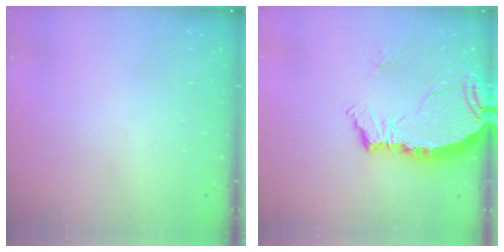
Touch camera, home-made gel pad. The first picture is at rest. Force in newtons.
{"total": 8.7, "press": 8.7, "slide": 0.6}